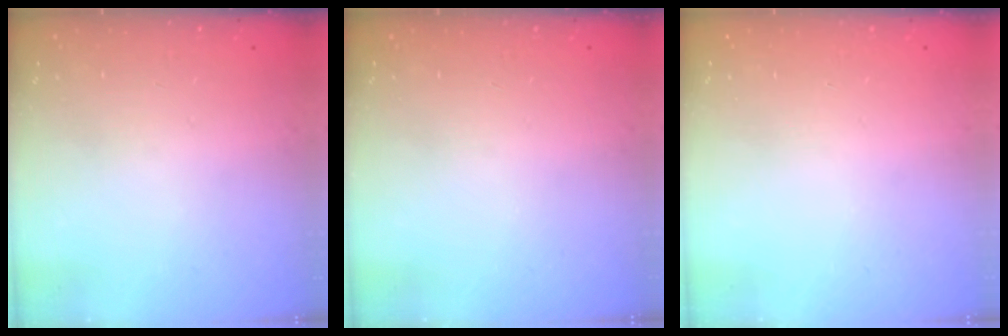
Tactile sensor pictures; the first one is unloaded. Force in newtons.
{"total": 0.0}
{"total": 0.0}